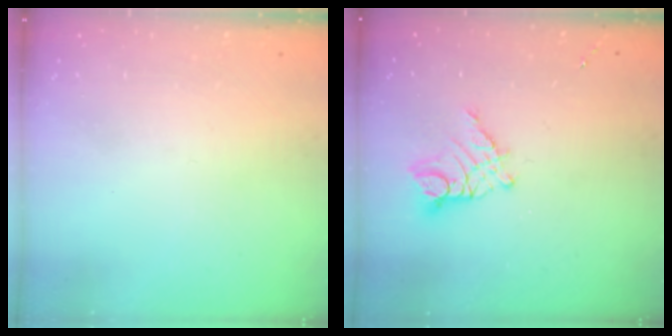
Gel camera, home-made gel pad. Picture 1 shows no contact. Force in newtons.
{"total": 10.5, "press": 10.5, "slide": 1.0}